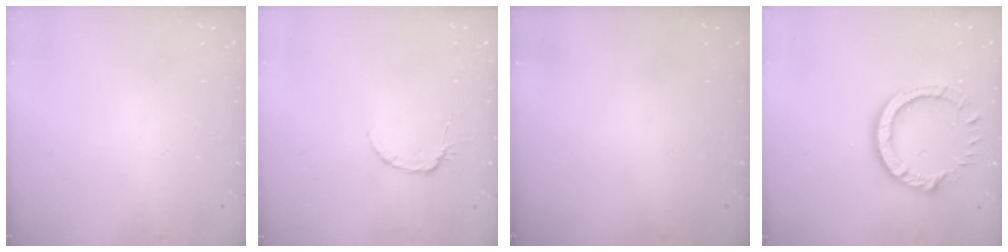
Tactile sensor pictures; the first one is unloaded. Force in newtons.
{"total": 4.0, "press": 4.0, "slide": 0.5}
{"total": 0.0}
{"total": 10.8, "press": 10.8, "slide": 1.2}